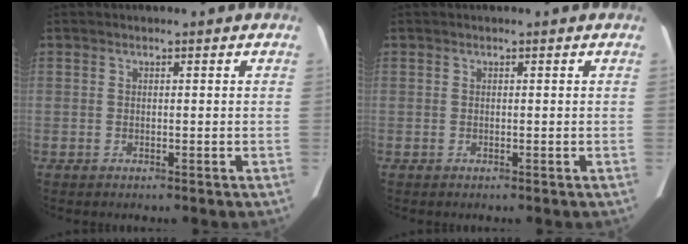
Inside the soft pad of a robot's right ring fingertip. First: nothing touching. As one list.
[{"total": 0.0}]